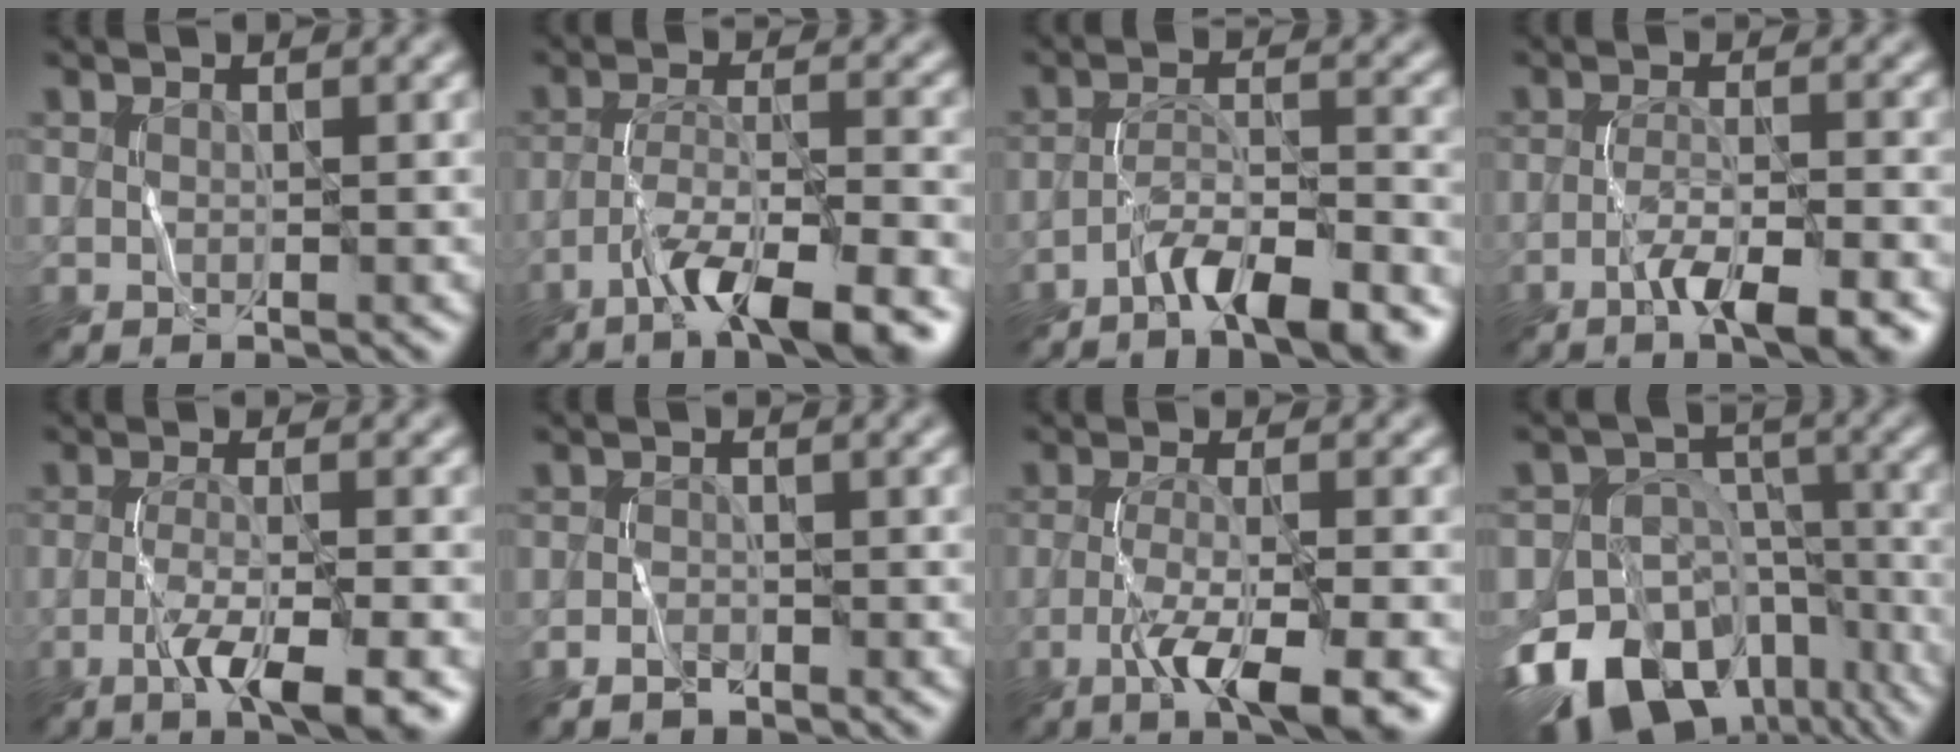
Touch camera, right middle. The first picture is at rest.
{"total": 7.6, "force": [-5.0, 1.4, 5.6], "torque": [-0.093, 0.009, -0.085]}
{"total": 6.3, "force": [-4.6, 1.2, 4.1], "torque": [-0.069, 0.010, -0.078]}
{"total": 5.2, "force": [-2.9, 1.0, 4.2], "torque": [-0.068, 0.004, -0.050]}
{"total": 5.6, "force": [-2.8, 1.1, 4.8], "torque": [-0.079, 0.002, -0.051]}
{"total": 1.3, "force": [-1.1, 0.6, 0.4], "torque": [-0.009, 0.006, -0.024]}
{"total": 6.4, "force": [-3.2, 1.3, 5.4], "torque": [-0.087, 0.002, -0.059]}
{"total": 18.6, "force": [-11.6, 12.5, 7.3], "torque": [-0.139, -0.035, -0.171]}